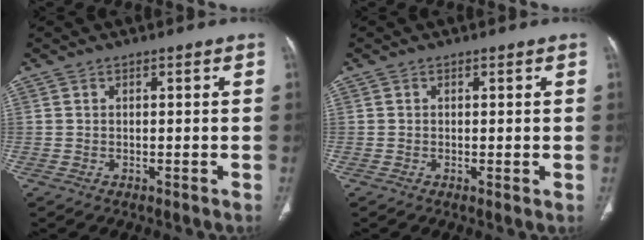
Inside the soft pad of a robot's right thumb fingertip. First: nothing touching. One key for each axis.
{"total": 0.6, "fx": 0.0, "fy": 0.1, "fz": 0.6, "tx": -0.015, "ty": -0.005, "tz": -0.001}